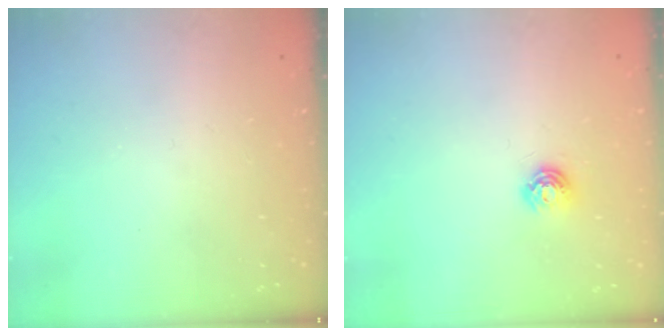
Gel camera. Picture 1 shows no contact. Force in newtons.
{"total": 5.0, "press": 5.0, "slide": 0.6}